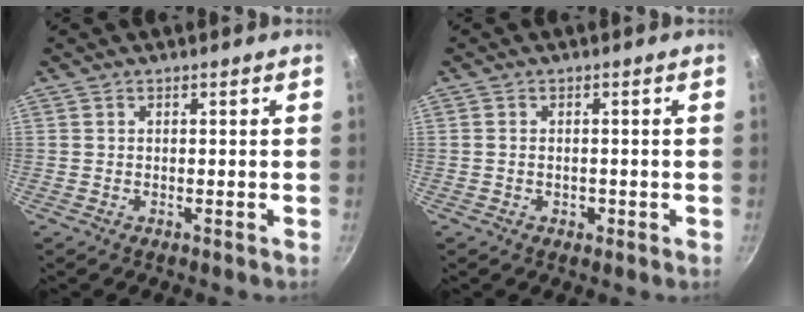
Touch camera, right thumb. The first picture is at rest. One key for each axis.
{"total": 1.6, "fx": -0.4, "fy": 1.2, "fz": 1.0, "tx": -0.013, "ty": 0.002, "tz": -0.007}